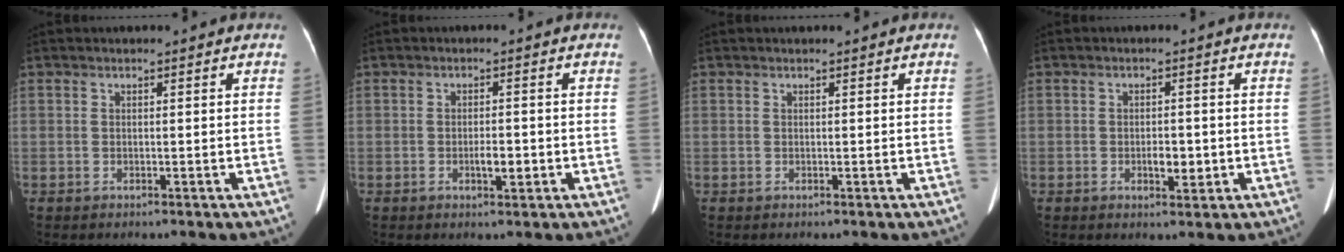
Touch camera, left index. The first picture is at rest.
{"total": 2.6, "force": [-0.8, 0.8, 2.3], "torque": [-0.040, 0.001, -0.010]}
{"total": 0.0}
{"total": 2.9, "force": [-0.7, 1.3, 2.5], "torque": [-0.040, 0.001, -0.006]}